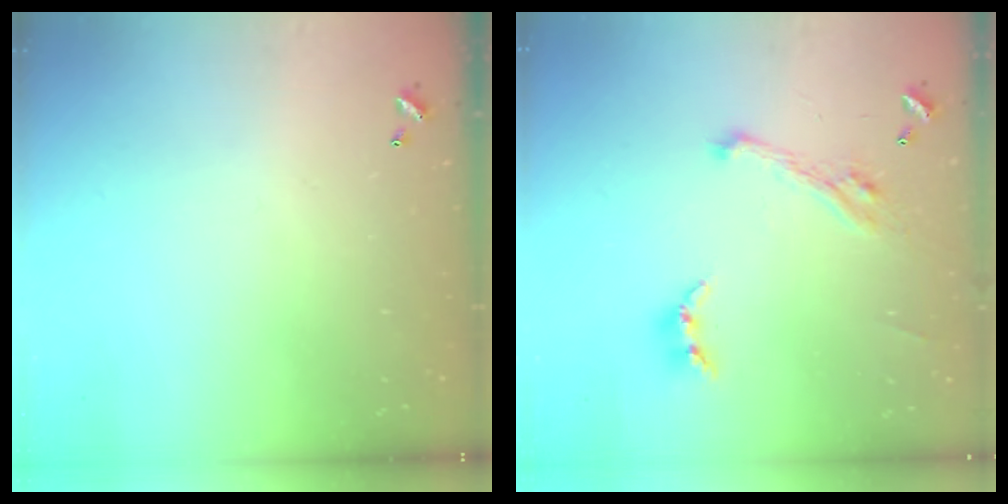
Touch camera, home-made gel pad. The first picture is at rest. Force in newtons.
{"total": 5.1, "press": 5.0, "slide": 1.0}